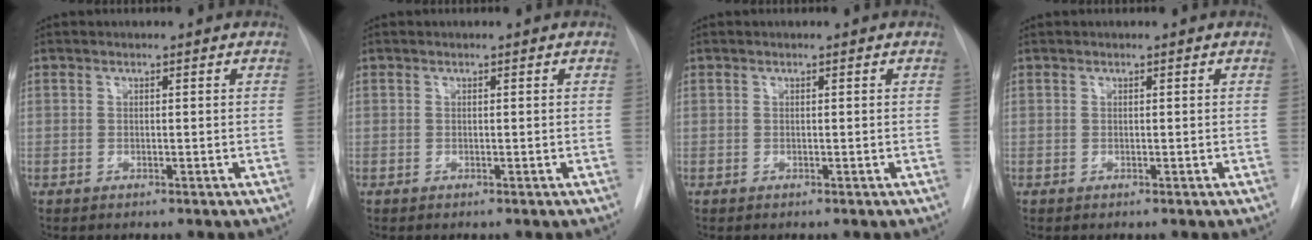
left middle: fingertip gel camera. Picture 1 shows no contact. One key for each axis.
{"total": 0.0}
{"total": 0.0}
{"total": 0.0}